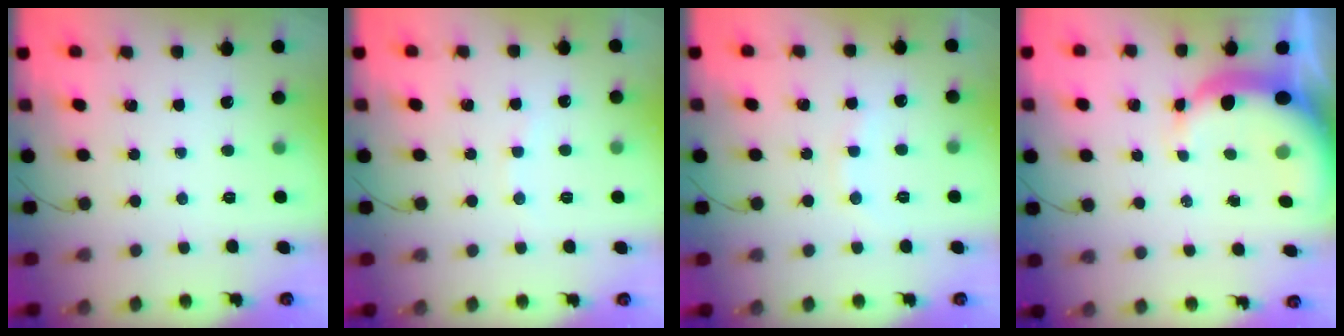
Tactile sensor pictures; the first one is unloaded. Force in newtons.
{"total": 3.2, "press": 3.0, "slide": 1.0}
{"total": 5.2, "press": 5.1, "slide": 0.9}
{"total": 6.8, "press": 6.6, "slide": 1.8}